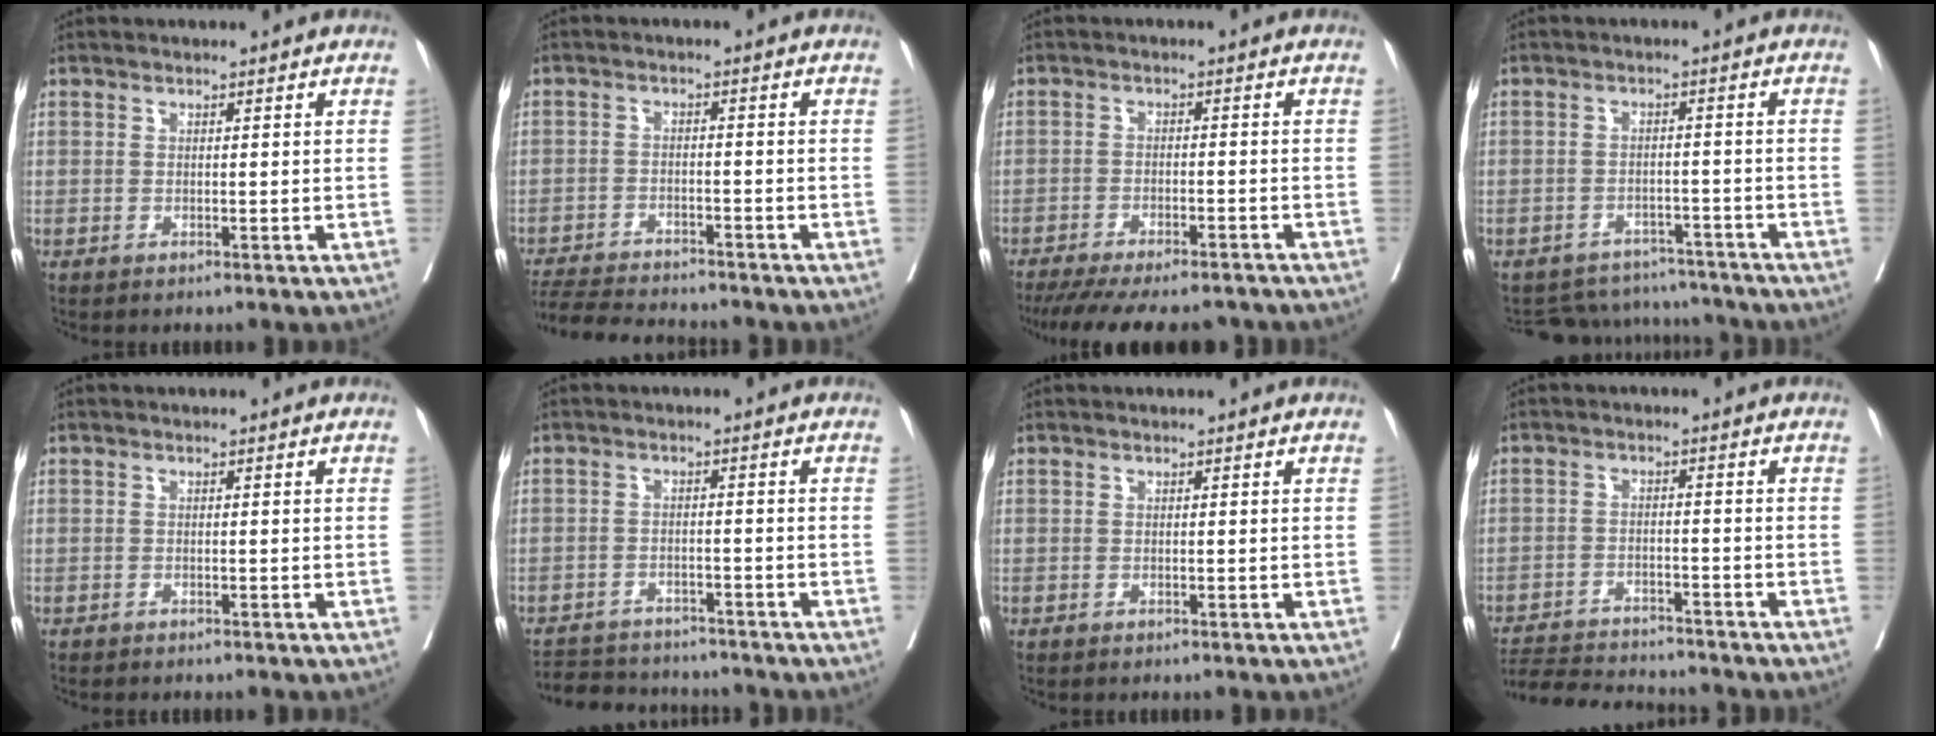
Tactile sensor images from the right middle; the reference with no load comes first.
{"total": 11.0, "force": [-10.3, 1.2, 3.5], "torque": [-0.059, -0.006, -0.160]}
{"total": 16.9, "force": [-14.8, 3.9, 7.1], "torque": [-0.148, -0.023, -0.201]}
{"total": 11.0, "force": [-10.4, 3.7, 0.3], "torque": [-0.001, 0.024, -0.134]}
{"total": 0.7, "force": [-0.6, 0.2, 0.2], "torque": [-0.006, 0.000, -0.013]}
{"total": 9.5, "force": [-9.0, 2.5, 2.0], "torque": [-0.035, 0.008, -0.128]}
{"total": 0.0}
{"total": 11.2, "force": [-10.8, 1.1, 2.8], "torque": [-0.048, 0.000, -0.167]}